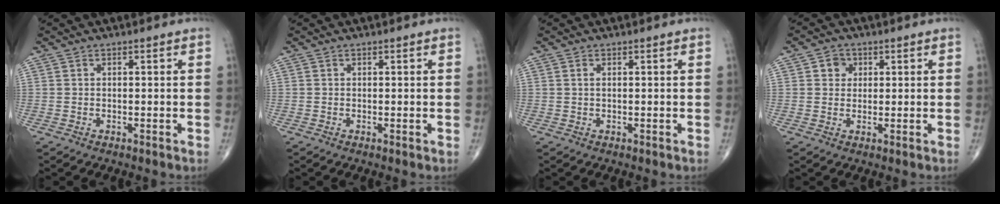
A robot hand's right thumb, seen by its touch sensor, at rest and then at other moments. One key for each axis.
{"total": 0.0}
{"total": 0.7, "fx": 0.2, "fy": 0.3, "fz": 0.6, "tx": -0.014, "ty": 0.005, "tz": 0.006}
{"total": 3.1, "fx": 1.0, "fy": 2.7, "fz": 1.1, "tx": 0.001, "ty": -0.002, "tz": 0.012}